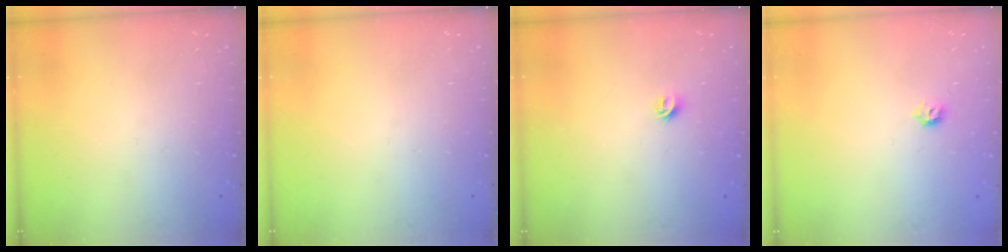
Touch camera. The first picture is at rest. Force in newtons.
{"total": 0.0}
{"total": 4.2, "press": 4.1, "slide": 0.7}
{"total": 3.4, "press": 3.3, "slide": 0.6}